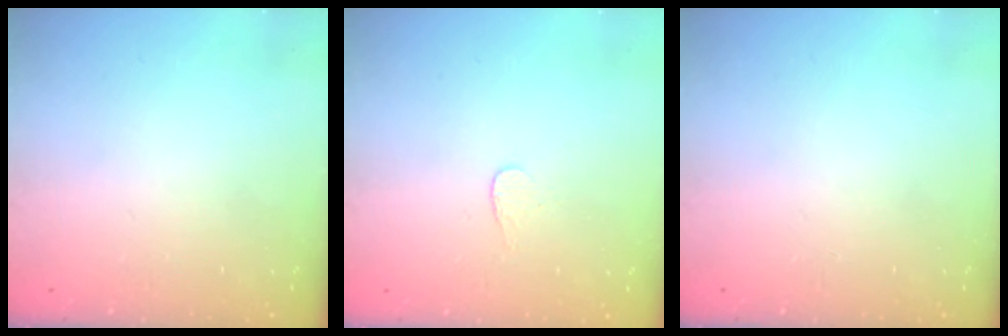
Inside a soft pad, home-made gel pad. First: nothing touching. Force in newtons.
{"total": 2.7, "press": 2.7, "slide": 0.3}
{"total": 0.0}